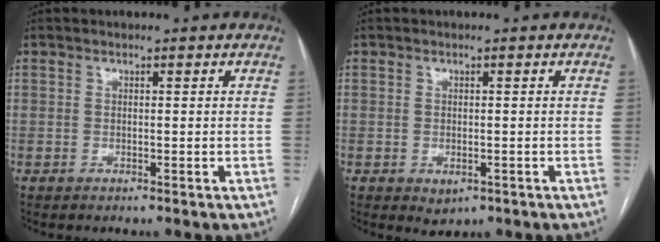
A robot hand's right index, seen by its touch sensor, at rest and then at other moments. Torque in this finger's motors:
{"motor_torque": [0.49, -0.24, 0.14, 0.01]}